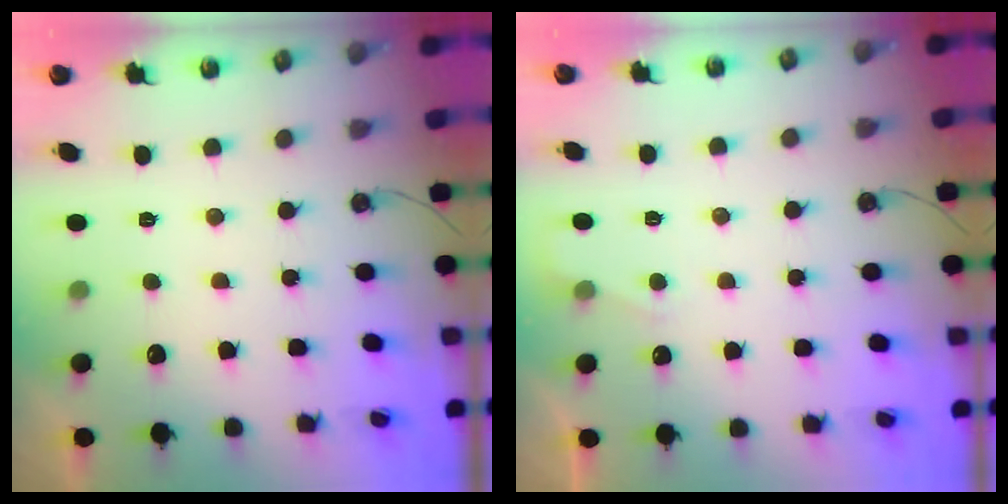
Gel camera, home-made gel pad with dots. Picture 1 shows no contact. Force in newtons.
{"total": 3.1, "press": 3.1, "slide": 0.4}